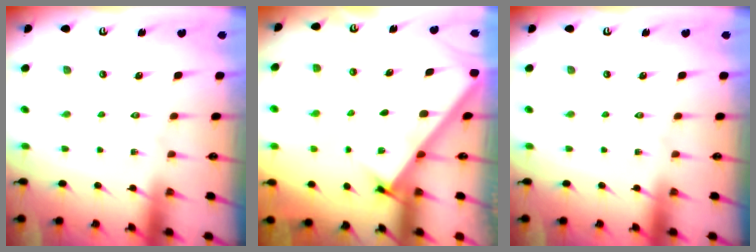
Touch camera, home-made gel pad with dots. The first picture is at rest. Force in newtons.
{"total": 2.6, "press": 2.6, "slide": 0.3}
{"total": 0.0}